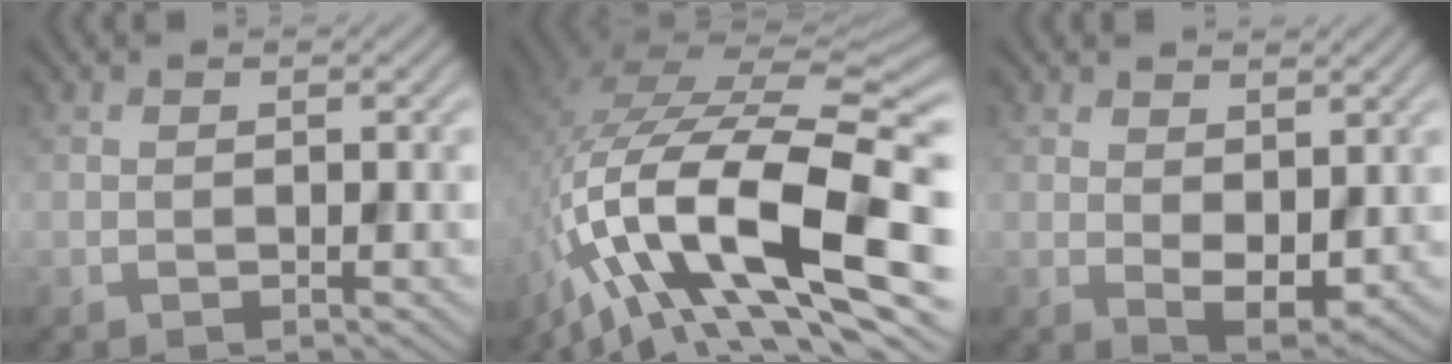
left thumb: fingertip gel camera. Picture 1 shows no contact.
{"total": 16.5, "force": [-6.7, 5.7, 14.0], "torque": [-0.271, 0.021, -0.132]}
{"total": 4.4, "force": [1.4, 2.6, 3.2], "torque": [-0.063, -0.012, 0.029]}